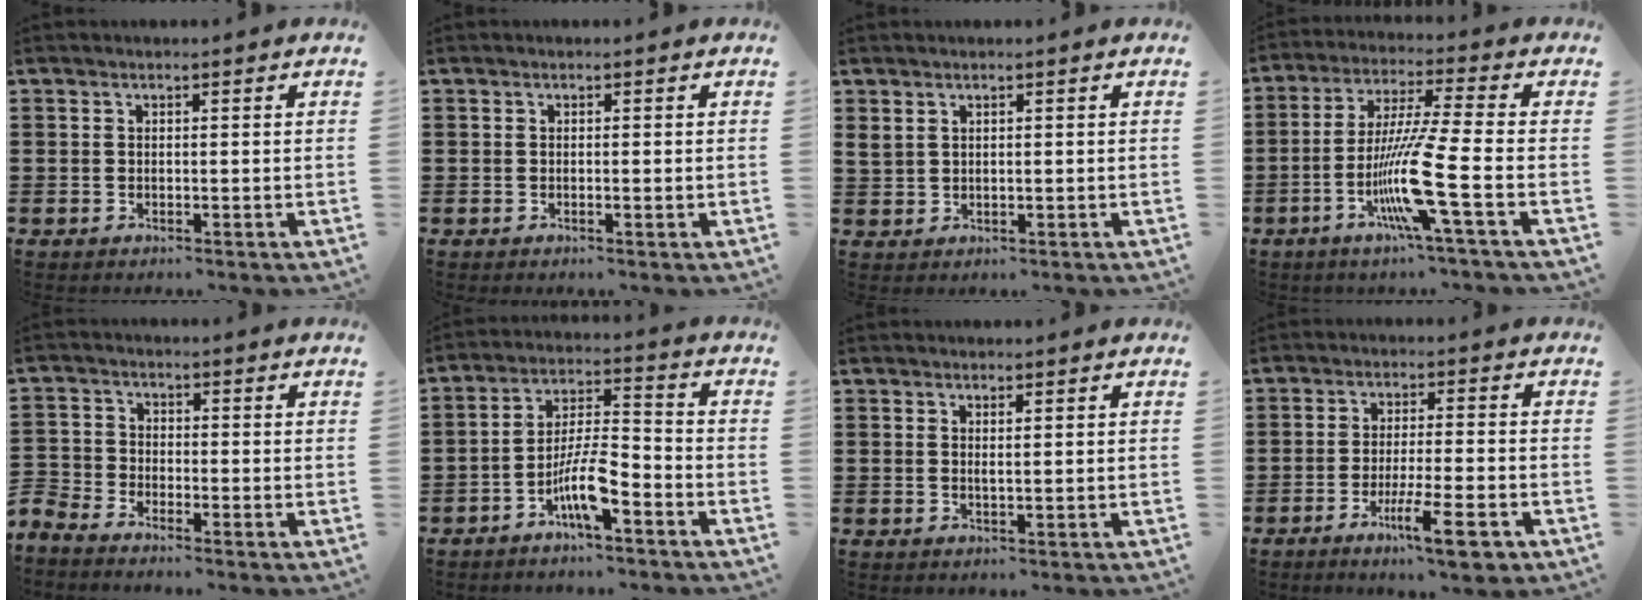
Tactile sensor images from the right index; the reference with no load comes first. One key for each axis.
{"total": 0.5, "fx": -0.1, "fy": 0.0, "fz": 0.5, "tx": -0.009, "ty": -0.004, "tz": -0.001}
{"total": 1.3, "fx": 1.0, "fy": 0.6, "fz": 0.6, "tx": -0.016, "ty": 0.002, "tz": 0.019}
{"total": 11.8, "fx": -4.1, "fy": -0.5, "fz": 11.1, "tx": -0.227, "ty": -0.018, "tz": -0.086}
{"total": 2.8, "fx": -2.8, "fy": 0.2, "fz": -0.1, "tx": -0.021, "ty": -0.007, "tz": -0.065}
{"total": 8.0, "fx": -4.4, "fy": 2.0, "fz": 6.4, "tx": -0.131, "ty": 0.004, "tz": -0.082}
{"total": 0.8, "fx": 0.4, "fy": 0.0, "fz": 0.7, "tx": -0.014, "ty": -0.001, "tz": 0.007}
{"total": 9.1, "fx": -4.8, "fy": 1.5, "fz": 7.5, "tx": -0.129, "ty": -0.003, "tz": -0.081}